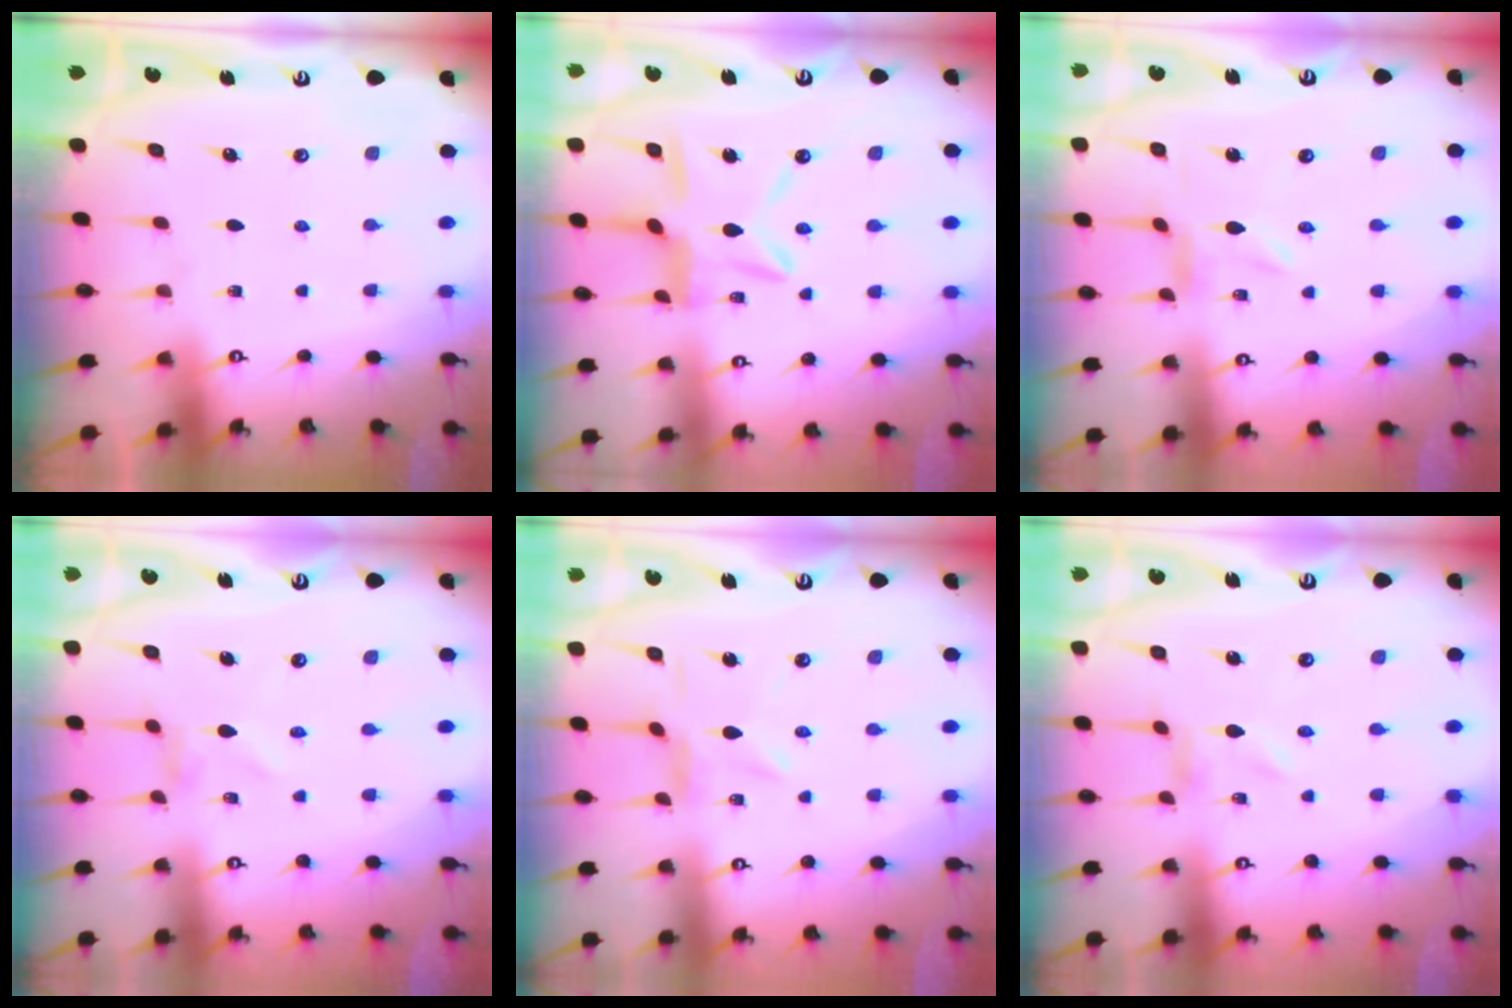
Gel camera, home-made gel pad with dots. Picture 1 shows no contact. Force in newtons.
{"total": 11.3, "press": 11.3, "slide": 1.2}
{"total": 0.0}
{"total": 0.0}
{"total": 3.8, "press": 3.7, "slide": 0.4}
{"total": 0.0}